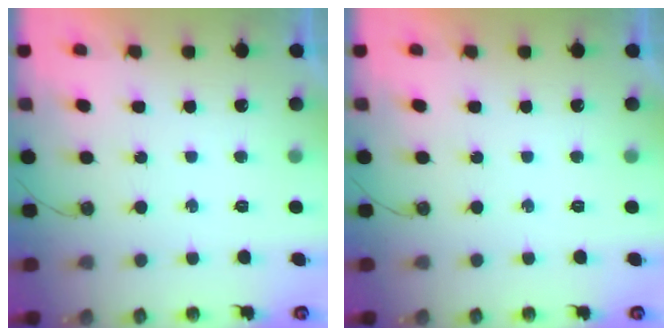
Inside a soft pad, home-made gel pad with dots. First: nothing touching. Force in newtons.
{"total": 0.0}